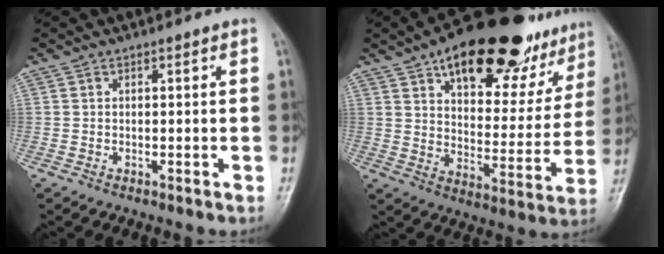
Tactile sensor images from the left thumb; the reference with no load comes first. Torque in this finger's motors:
{"motor_torque": [0.31, 0.35, 1.58, -1.19, 0.11]}